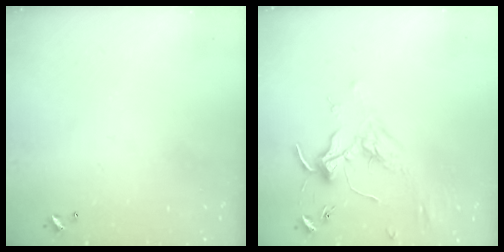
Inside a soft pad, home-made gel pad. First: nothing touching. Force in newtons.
{"total": 1.8, "press": 1.6, "slide": 0.7}